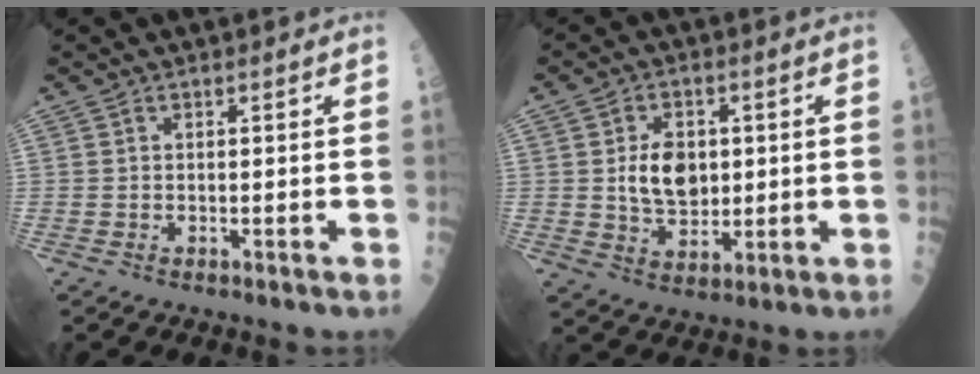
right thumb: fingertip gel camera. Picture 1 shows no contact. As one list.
[{"total": 8.5, "force": [1.1, 5.9, 6.1], "torque": [-0.073, -0.009, 0.024]}]